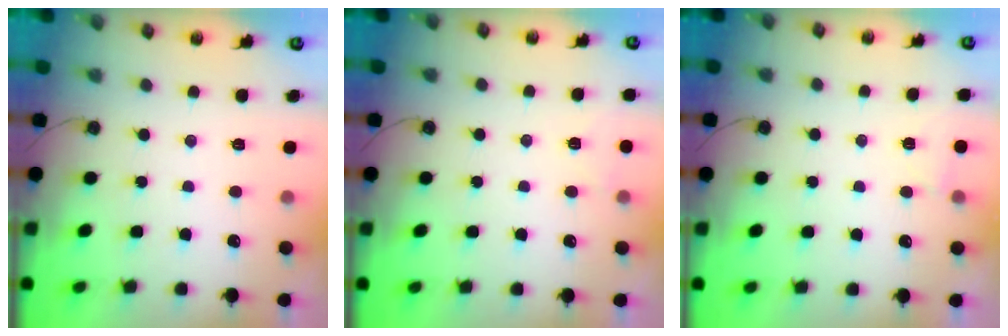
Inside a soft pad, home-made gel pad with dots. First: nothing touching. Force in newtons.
{"total": 3.5, "press": 3.1, "slide": 1.8}
{"total": 1.8, "press": 1.6, "slide": 0.8}